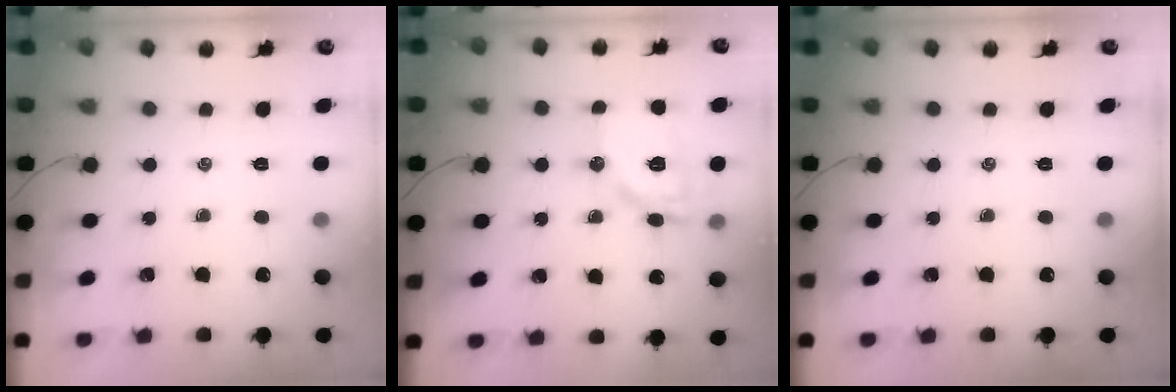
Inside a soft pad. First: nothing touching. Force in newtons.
{"total": 13.6, "press": 13.6, "slide": 1.0}
{"total": 0.0}